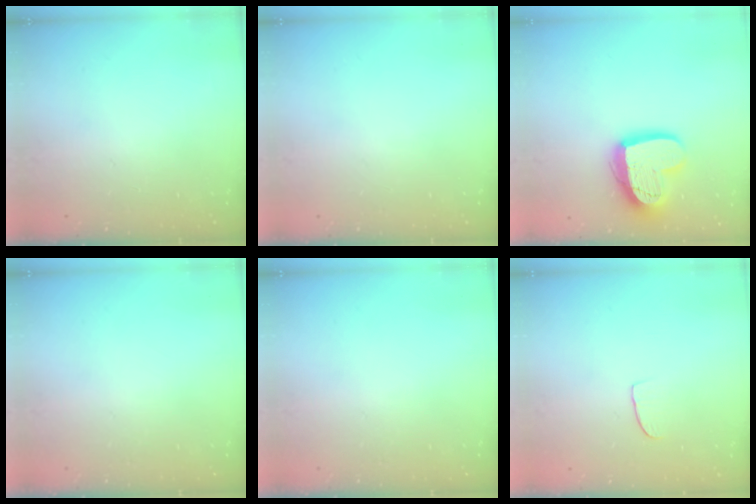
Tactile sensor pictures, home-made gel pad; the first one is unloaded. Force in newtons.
{"total": 0.0}
{"total": 16.3, "press": 16.3, "slide": 1.3}
{"total": 0.0}
{"total": 0.0}
{"total": 3.7, "press": 3.7, "slide": 0.3}